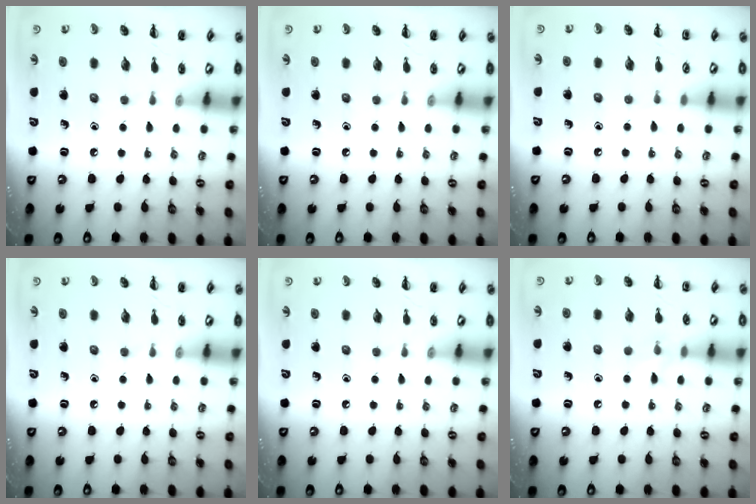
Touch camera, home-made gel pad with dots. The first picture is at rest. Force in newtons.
{"total": 0.0}
{"total": 3.0, "press": 2.8, "slide": 1.0}
{"total": 0.0}
{"total": 0.0}
{"total": 6.6, "press": 6.5, "slide": 1.5}